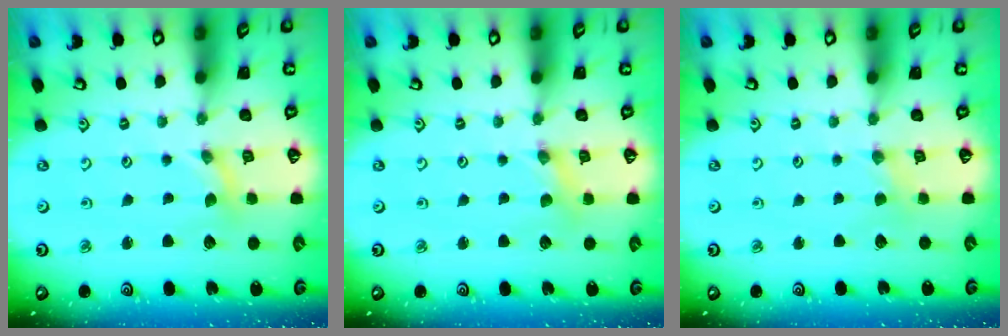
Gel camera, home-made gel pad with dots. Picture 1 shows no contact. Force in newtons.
{"total": 1.5, "press": 1.5, "slide": 0.1}
{"total": 1.3, "press": 1.3, "slide": 0.1}